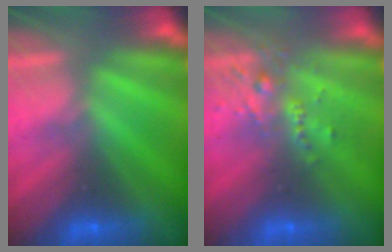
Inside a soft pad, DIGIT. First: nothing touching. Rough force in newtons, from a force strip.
{"total": 2.6}